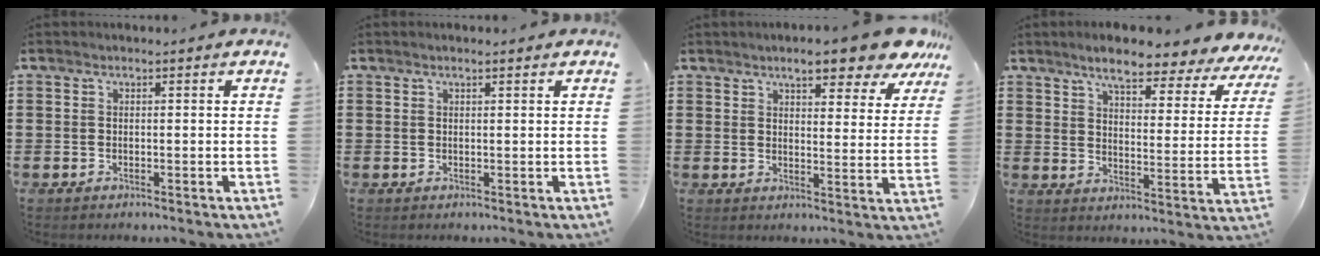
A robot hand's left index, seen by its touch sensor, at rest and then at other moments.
{"total": 0.8, "force": [0.5, 0.0, 0.6], "torque": [-0.012, 0.001, 0.010]}
{"total": 8.0, "force": [6.6, 1.6, 4.2], "torque": [-0.068, -0.025, 0.113]}
{"total": 7.1, "force": [6.2, 1.2, 3.4], "torque": [-0.076, -0.034, 0.103]}